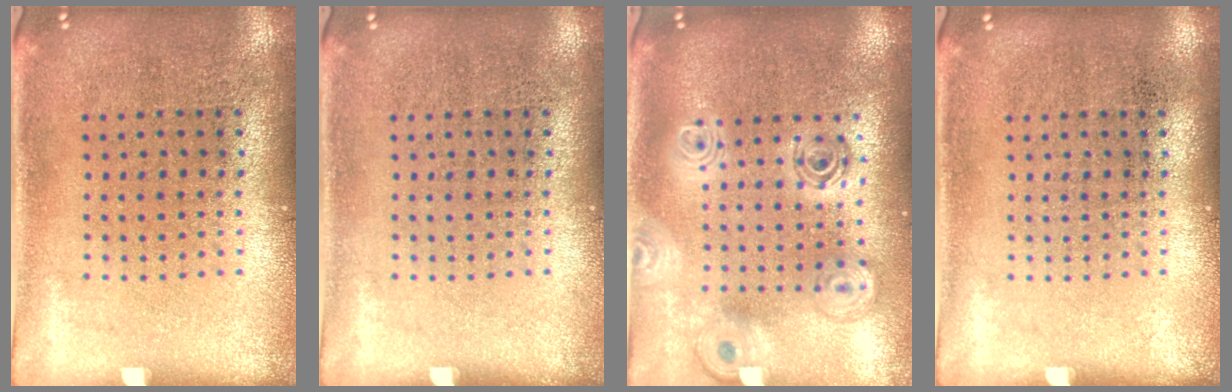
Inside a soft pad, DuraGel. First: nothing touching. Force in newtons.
{"total": 0.0}
{"total": 2.2, "press": 1.8, "slide": 1.4}
{"total": 0.0}